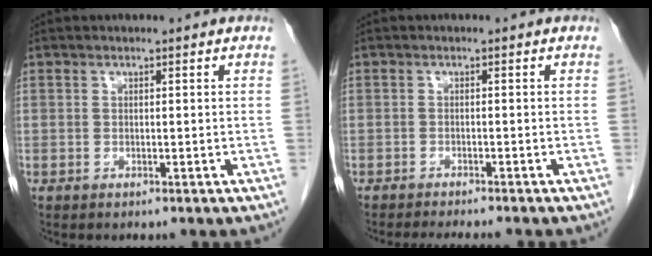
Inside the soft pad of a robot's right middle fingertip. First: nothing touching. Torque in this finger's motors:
{"motor_torque": [0.08, -0.04, 0.01, 0.01]}